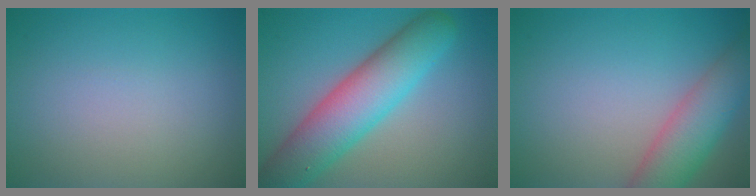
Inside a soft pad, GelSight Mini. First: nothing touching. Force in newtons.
{"total": 8.3, "press": 8.3, "slide": 0.4}
{"total": 5.5, "press": 5.5, "slide": 0.4}